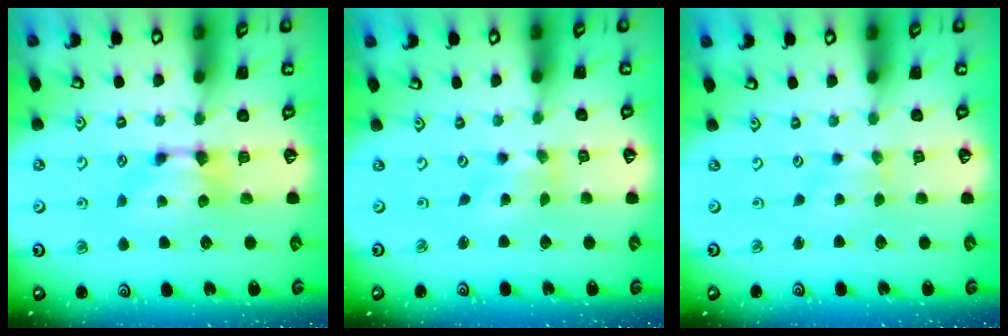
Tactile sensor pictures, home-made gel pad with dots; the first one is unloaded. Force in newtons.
{"total": 2.0, "press": 1.7, "slide": 1.0}
{"total": 1.0, "press": 0.9, "slide": 0.3}